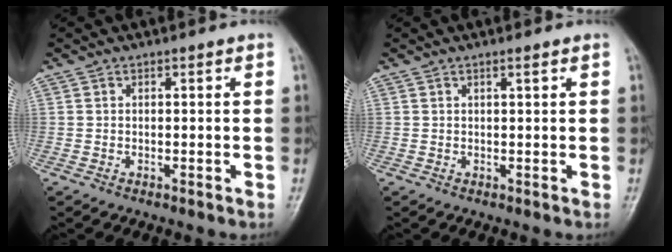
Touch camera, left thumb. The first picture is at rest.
{"total": 0.9, "force": [0.6, 0.1, 0.7], "torque": [-0.011, -0.001, 0.009]}